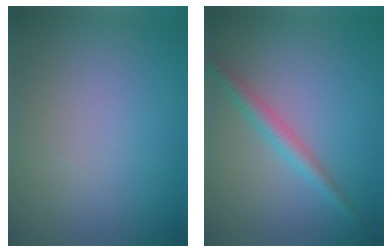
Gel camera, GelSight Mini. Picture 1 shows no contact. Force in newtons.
{"total": 2.5, "press": 2.5, "slide": 0.1}